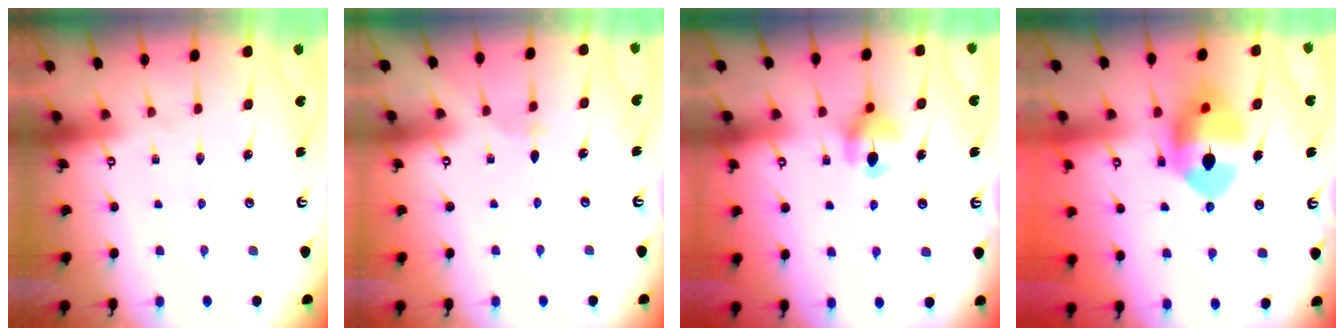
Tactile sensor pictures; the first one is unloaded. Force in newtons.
{"total": 2.2, "press": 2.1, "slide": 0.5}
{"total": 6.4, "press": 6.3, "slide": 0.8}
{"total": 12.0, "press": 11.8, "slide": 1.9}